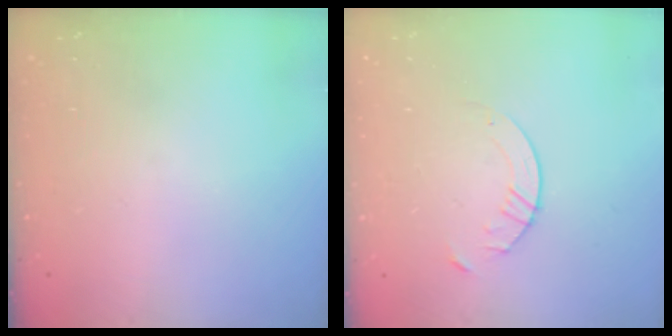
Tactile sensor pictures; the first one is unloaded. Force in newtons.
{"total": 4.1, "press": 4.1, "slide": 0.4}